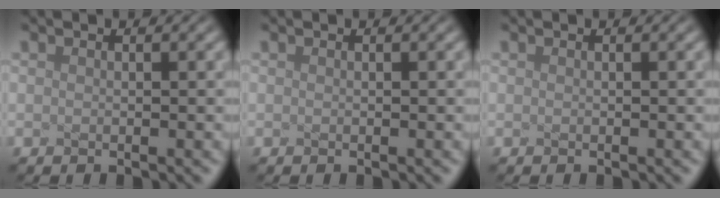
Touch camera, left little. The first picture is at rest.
{"total": 0.0}
{"total": 0.0}